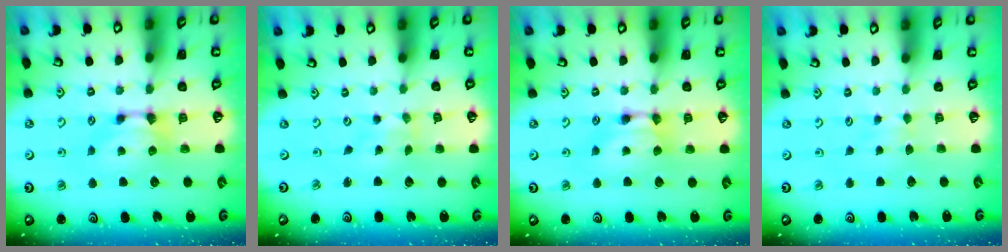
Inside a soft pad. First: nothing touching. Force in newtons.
{"total": 4.4, "press": 4.3, "slide": 0.8}
{"total": 1.7, "press": 1.7, "slide": 0.1}
{"total": 2.6, "press": 2.6, "slide": 0.4}